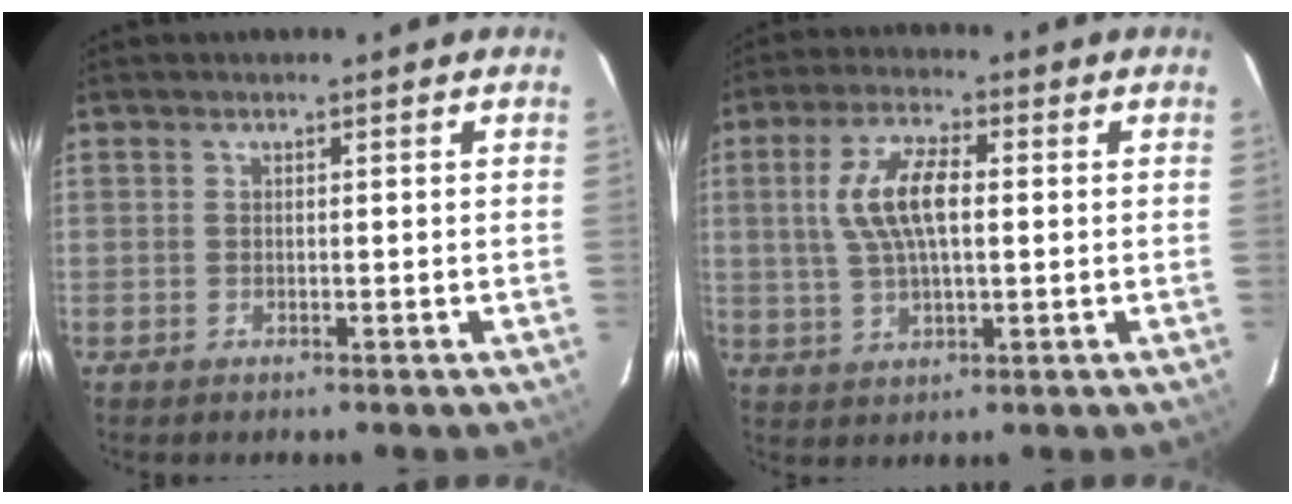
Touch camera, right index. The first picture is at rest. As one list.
[{"total": 9.6, "force": [1.3, 3.8, 8.7], "torque": [-0.175, 0.013, 0.027]}]